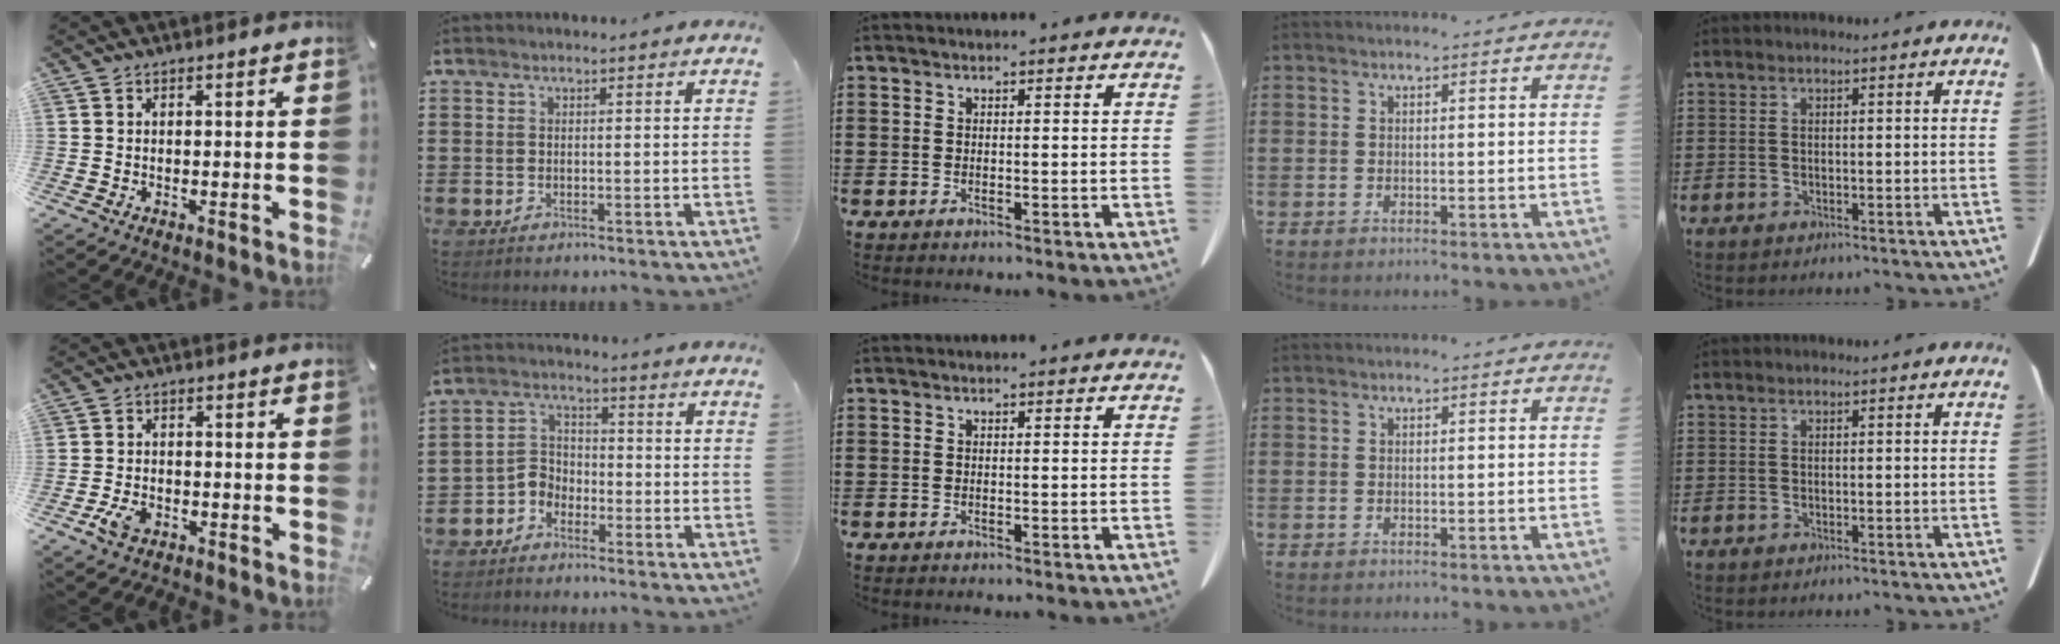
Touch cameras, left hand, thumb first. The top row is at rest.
{"thumb": {"total": 4.2, "force": [-2.5, 2.4, 2.4], "torque": [-0.059, 0.005, -0.049]}, "index": {"total": 4.0, "force": [-3.2, 2.1, 0.8], "torque": [-0.030, 0.007, -0.070]}}